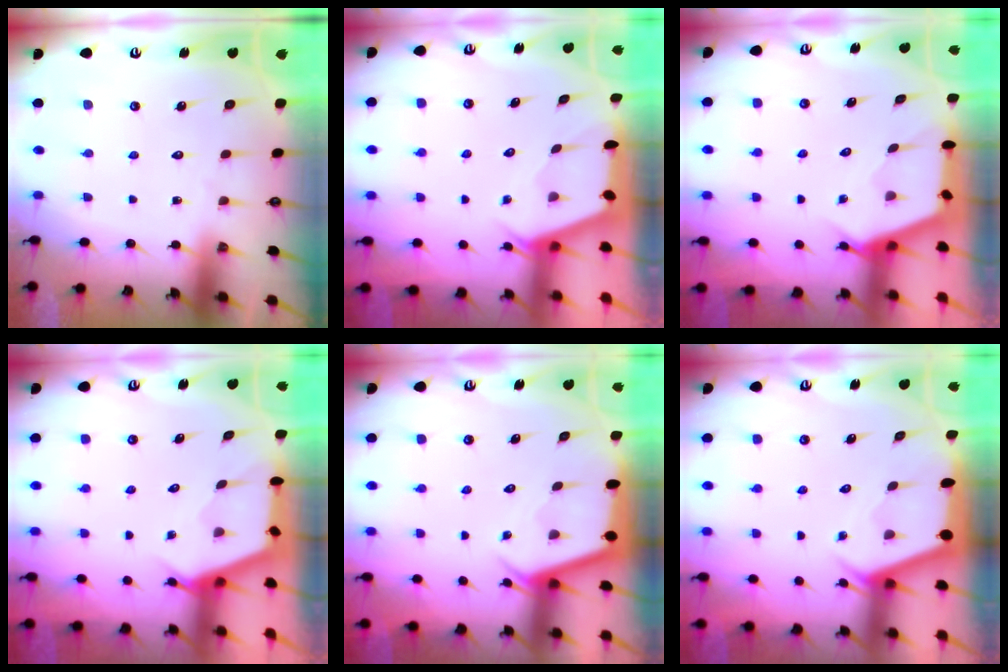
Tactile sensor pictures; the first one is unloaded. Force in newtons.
{"total": 2.1, "press": 2.0, "slide": 0.3}
{"total": 2.7, "press": 2.7, "slide": 0.3}
{"total": 2.7, "press": 2.6, "slide": 0.4}
{"total": 2.9, "press": 2.9, "slide": 0.3}
{"total": 2.2, "press": 2.2, "slide": 0.3}